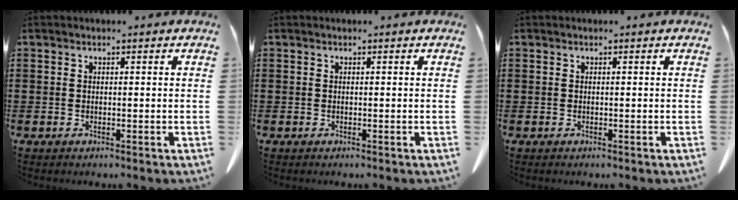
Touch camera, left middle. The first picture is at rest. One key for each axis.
{"total": 0.0}
{"total": 0.0}